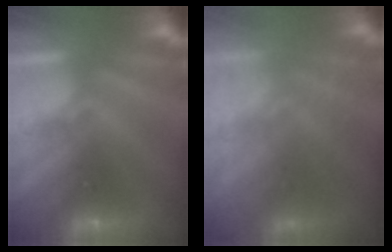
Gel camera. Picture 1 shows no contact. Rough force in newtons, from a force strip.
{"total": 7.3}